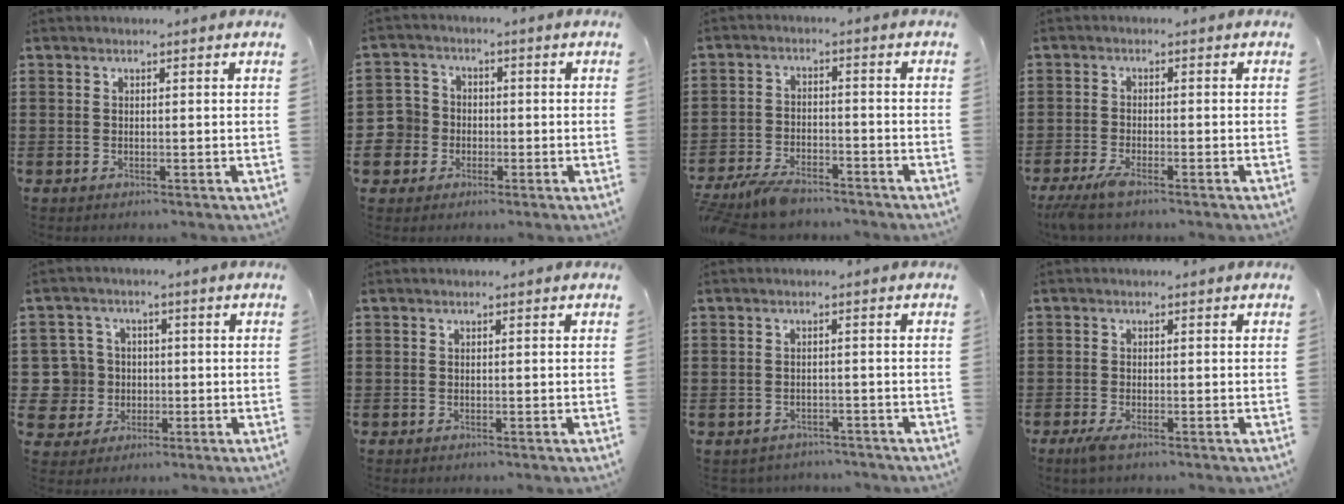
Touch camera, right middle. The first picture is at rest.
{"total": 5.7, "force": [-1.7, 5.3, 0.8], "torque": [-0.058, 0.002, -0.039]}
{"total": 5.3, "force": [-4.7, 1.5, 2.0], "torque": [-0.058, -0.004, -0.098]}
{"total": 3.0, "force": [-2.4, 0.1, 1.8], "torque": [-0.045, -0.008, -0.049]}
{"total": 7.4, "force": [-0.2, 7.2, 1.7], "torque": [-0.084, 0.008, -0.001]}
{"total": 0.0}
{"total": 1.7, "force": [-1.6, 0.4, -0.1], "torque": [-0.007, -0.001, -0.037]}
{"total": 1.6, "force": [-0.9, 0.3, 1.3], "torque": [-0.030, -0.005, -0.018]}